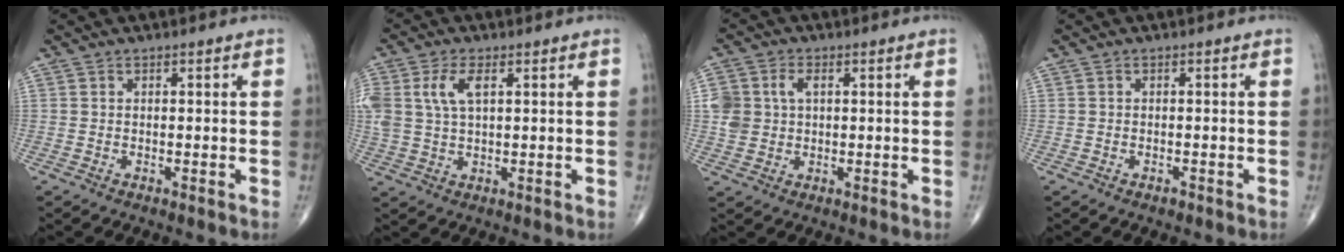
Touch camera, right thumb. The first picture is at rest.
{"total": 7.2, "force": [2.3, 3.7, 5.8], "torque": [-0.135, 0.004, 0.048]}
{"total": 6.7, "force": [1.4, 4.8, 4.4], "torque": [-0.090, 0.008, 0.031]}
{"total": 0.7, "force": [-0.5, 0.4, 0.3], "torque": [-0.004, 0.000, -0.009]}